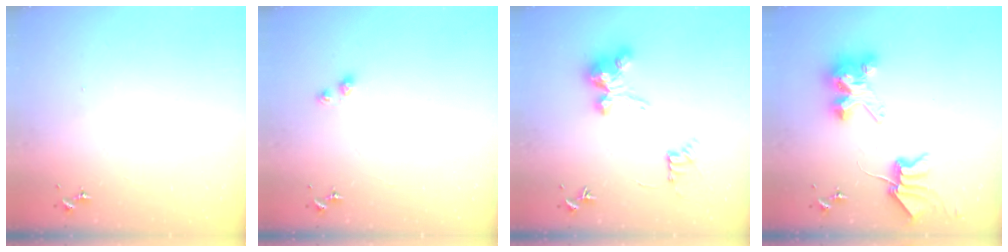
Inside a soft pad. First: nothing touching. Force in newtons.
{"total": 2.8, "press": 2.8, "slide": 0.4}
{"total": 11.7, "press": 11.7, "slide": 0.7}
{"total": 9.0, "press": 8.9, "slide": 1.3}